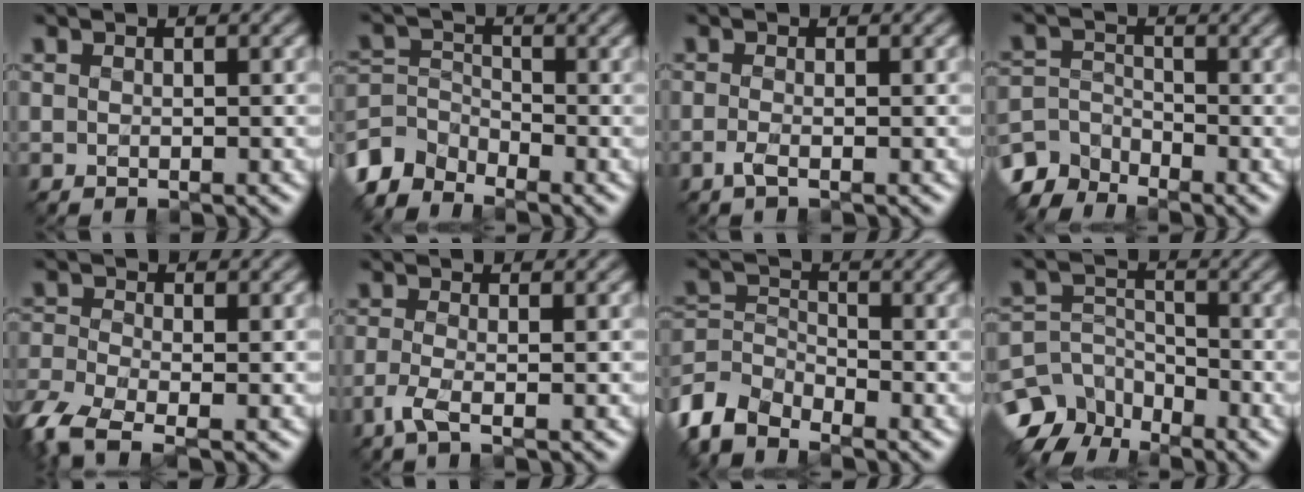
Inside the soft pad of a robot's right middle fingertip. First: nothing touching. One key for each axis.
{"total": 4.2, "fx": -3.5, "fy": 2.0, "fz": 1.1, "tx": -0.023, "ty": -0.003, "tz": -0.084}
{"total": 1.2, "fx": -0.6, "fy": 0.3, "fz": 1.0, "tx": -0.023, "ty": -0.005, "tz": -0.015}
{"total": 3.6, "fx": -3.1, "fy": 1.6, "fz": 0.7, "tx": -0.015, "ty": -0.004, "tz": -0.074}
{"total": 5.9, "fx": -3.9, "fy": 2.4, "fz": 3.7, "tx": -0.091, "ty": -0.016, "tz": -0.088}
{"total": 2.3, "fx": -1.0, "fy": 0.6, "fz": 1.9, "tx": -0.043, "ty": -0.009, "tz": -0.030}
{"total": 5.0, "fx": -4.0, "fy": 2.4, "fz": 1.9, "tx": -0.042, "ty": -0.005, "tz": -0.096}
{"total": 7.8, "fx": -5.4, "fy": 5.0, "fz": 2.7, "tx": -0.037, "ty": -0.011, "tz": -0.095}